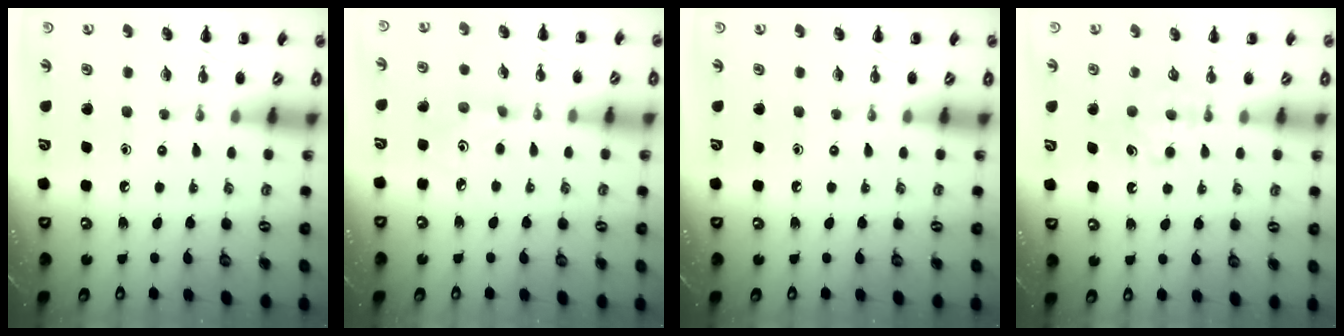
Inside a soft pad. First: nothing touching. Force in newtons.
{"total": 2.7, "press": 2.6, "slide": 0.6}
{"total": 0.0}
{"total": 6.7, "press": 6.5, "slide": 1.7}